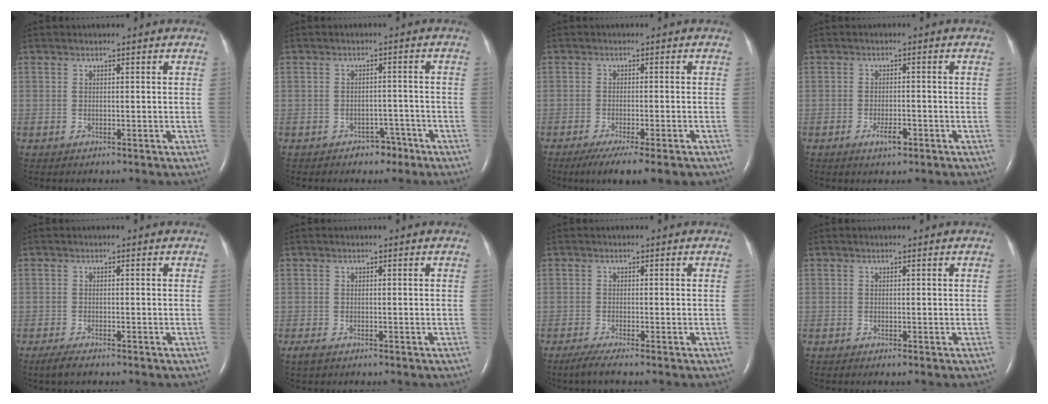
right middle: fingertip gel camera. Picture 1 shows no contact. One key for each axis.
{"total": 3.0, "fx": -2.1, "fy": 1.9, "fz": 1.0, "tx": -0.013, "ty": 0.007, "tz": -0.023}
{"total": 9.9, "fx": -7.5, "fy": 1.3, "fz": 6.3, "tx": -0.084, "ty": -0.019, "tz": -0.112}
{"total": 2.7, "fx": -1.5, "fy": 0.8, "fz": 2.1, "tx": -0.040, "ty": 0.000, "tz": -0.024}
{"total": 2.4, "fx": -1.8, "fy": 0.5, "fz": 1.5, "tx": -0.040, "ty": -0.008, "tz": -0.032}
{"total": 1.6, "fx": -1.0, "fy": 0.7, "fz": 1.1, "tx": -0.029, "ty": -0.006, "tz": -0.015}
{"total": 2.4, "fx": -1.8, "fy": -0.2, "fz": 1.6, "tx": -0.043, "ty": -0.009, "tz": -0.039}
{"total": 0.0}